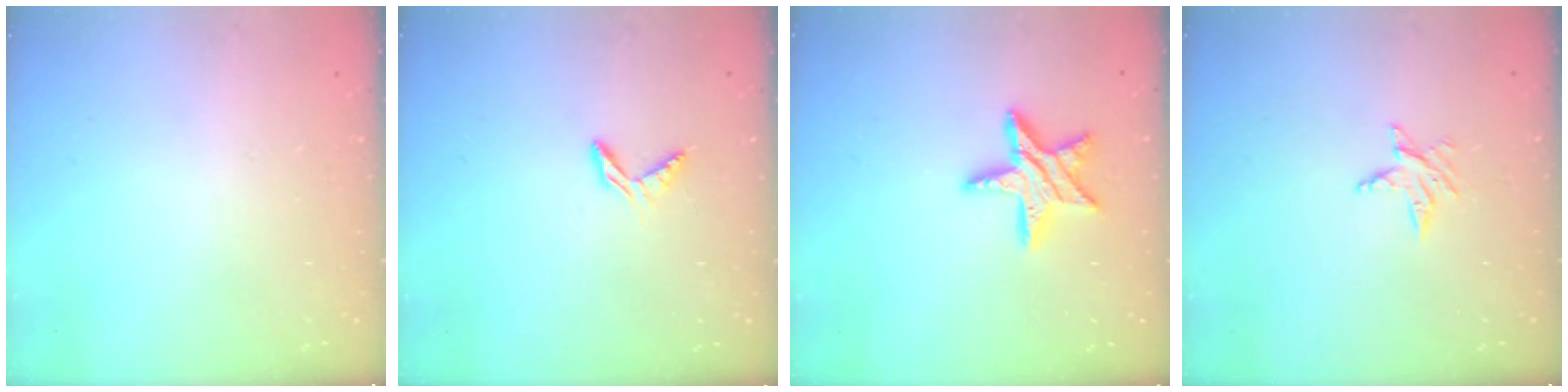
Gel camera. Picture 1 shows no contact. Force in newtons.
{"total": 4.5, "press": 4.5, "slide": 0.3}
{"total": 11.5, "press": 11.5, "slide": 0.7}
{"total": 4.0, "press": 3.9, "slide": 0.5}